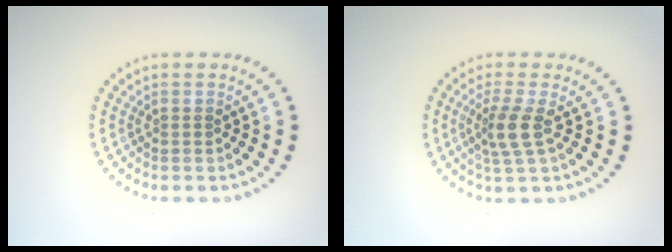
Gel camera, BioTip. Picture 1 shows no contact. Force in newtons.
{"total": 2.7, "press": 2.0, "slide": 1.7}